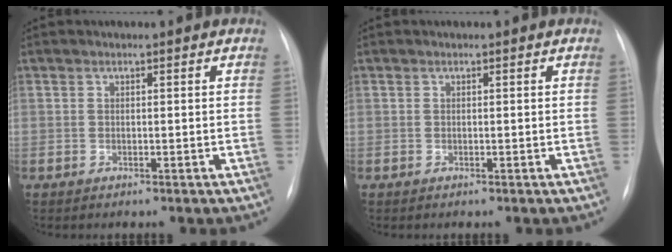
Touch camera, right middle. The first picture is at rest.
{"total": 0.0}